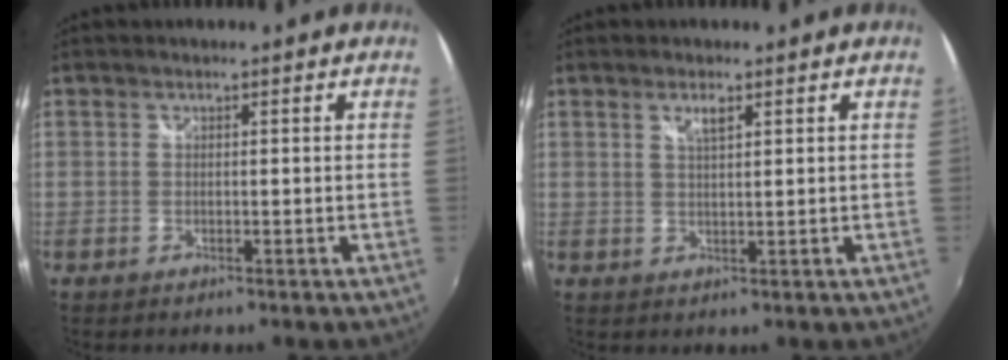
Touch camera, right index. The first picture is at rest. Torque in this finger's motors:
{"motor_torque": [0.08, 0.16, 0.02, 0.03]}